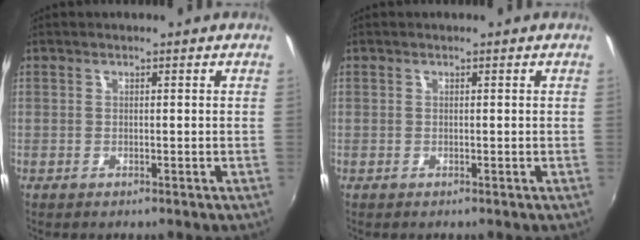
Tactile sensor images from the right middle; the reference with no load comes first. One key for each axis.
{"total": 0.0}